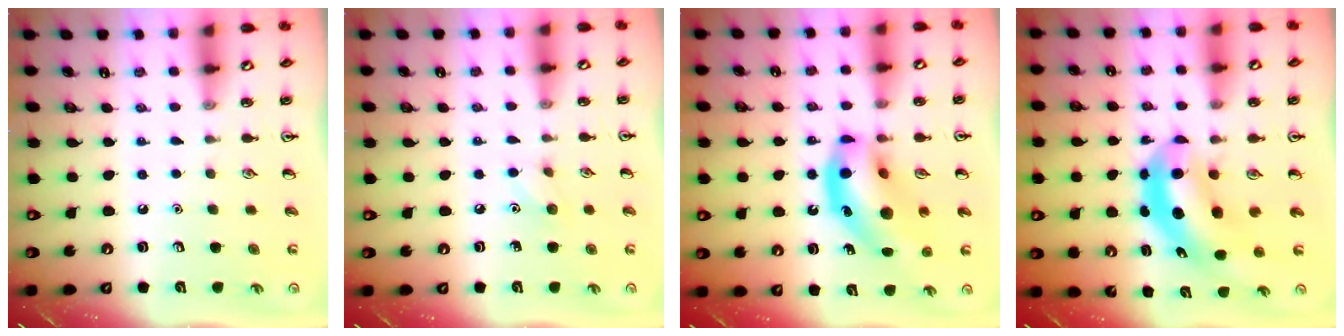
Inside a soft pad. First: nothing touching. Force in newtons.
{"total": 5.1, "press": 4.9, "slide": 1.4}
{"total": 16.5, "press": 15.9, "slide": 4.5}
{"total": 6.6, "press": 6.3, "slide": 2.1}